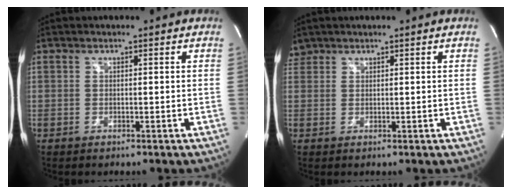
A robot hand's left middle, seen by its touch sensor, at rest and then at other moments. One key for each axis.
{"total": 2.0, "fx": 1.7, "fy": 1.1, "fz": -0.2, "tx": 0.004, "ty": 0.014, "tz": 0.033}